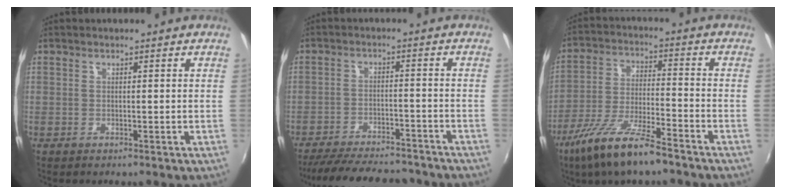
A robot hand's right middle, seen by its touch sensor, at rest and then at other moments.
{"total": 18.0, "force": [-15.6, 4.6, 7.8], "torque": [-0.161, -0.011, -0.221]}
{"total": 13.1, "force": [-9.2, 2.1, 9.1], "torque": [-0.189, -0.026, -0.174]}